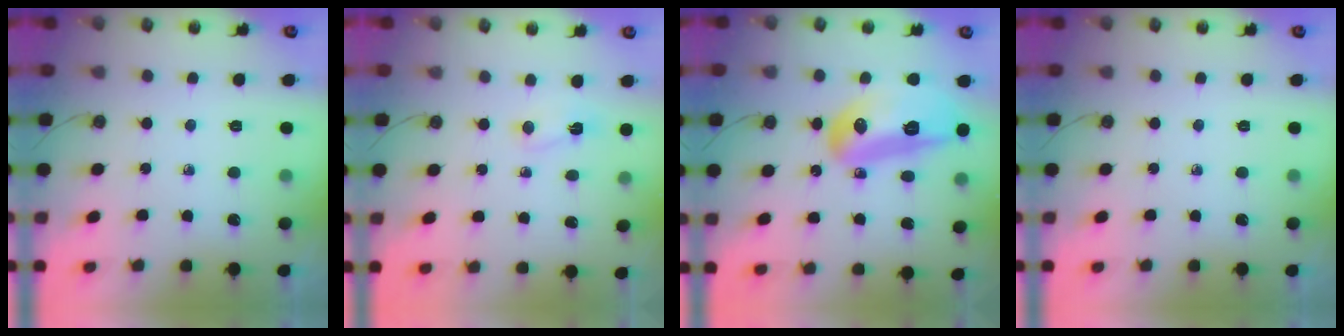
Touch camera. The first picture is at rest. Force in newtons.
{"total": 2.8, "press": 2.7, "slide": 0.5}
{"total": 18.4, "press": 17.5, "slide": 5.6}
{"total": 0.0}